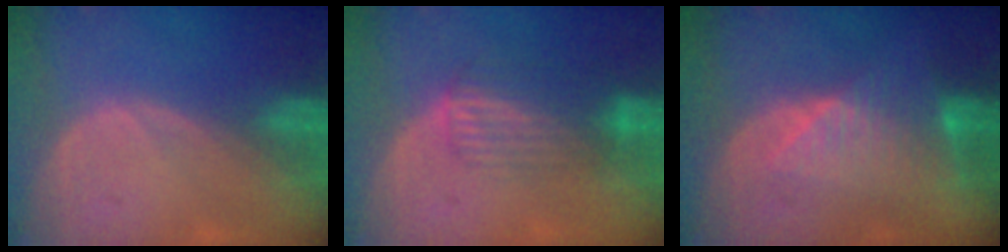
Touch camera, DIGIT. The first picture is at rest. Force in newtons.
{"total": 6.8, "press": 5.7, "slide": 3.7}
{"total": 8.3, "press": 7.1, "slide": 4.2}